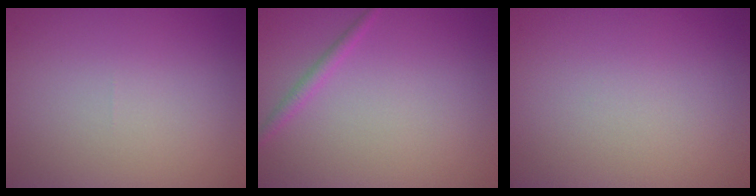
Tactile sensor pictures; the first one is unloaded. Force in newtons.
{"total": 1.1, "press": 1.1, "slide": 0.0}
{"total": 0.0}